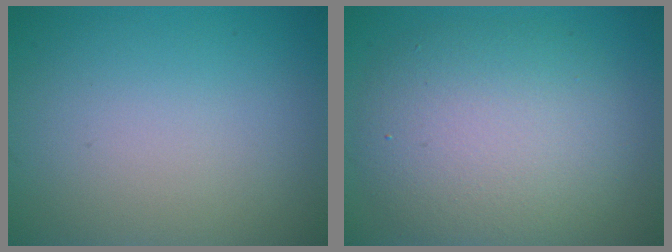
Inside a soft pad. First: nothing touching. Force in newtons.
{"total": 7.3, "press": 7.3, "slide": 0.6}